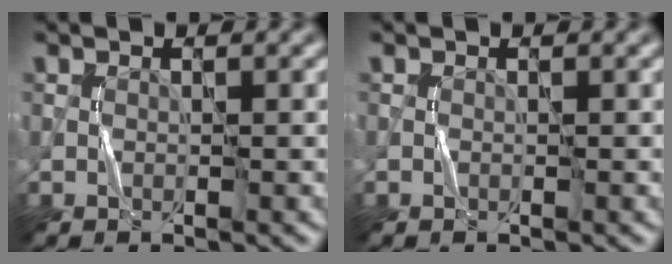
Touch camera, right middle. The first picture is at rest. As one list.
[{"total": 0.0}]